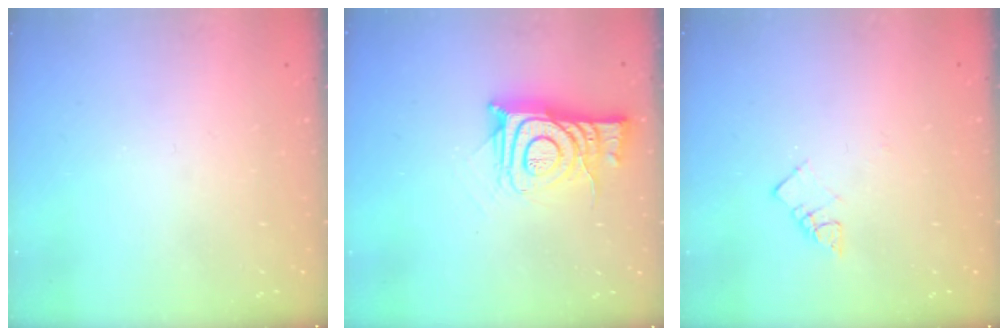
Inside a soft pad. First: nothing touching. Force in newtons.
{"total": 12.1, "press": 12.0, "slide": 1.2}
{"total": 3.9, "press": 3.9, "slide": 0.4}